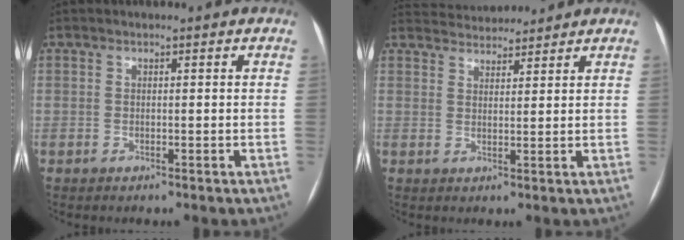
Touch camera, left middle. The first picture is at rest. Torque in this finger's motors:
{"motor_torque": [0.02, -0.24, -0.17, -0.04]}